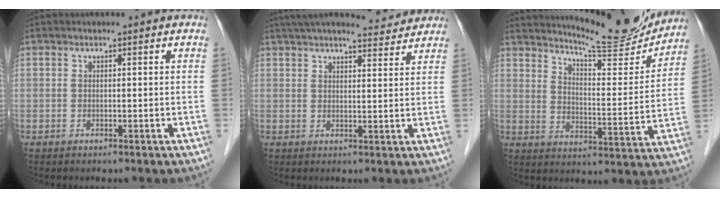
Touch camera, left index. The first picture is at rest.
{"total": 11.5, "force": [10.6, 1.6, 4.2], "torque": [-0.063, 0.016, 0.142]}
{"total": 15.4, "force": [14.7, 0.9, 4.6], "torque": [-0.074, -0.040, 0.199]}